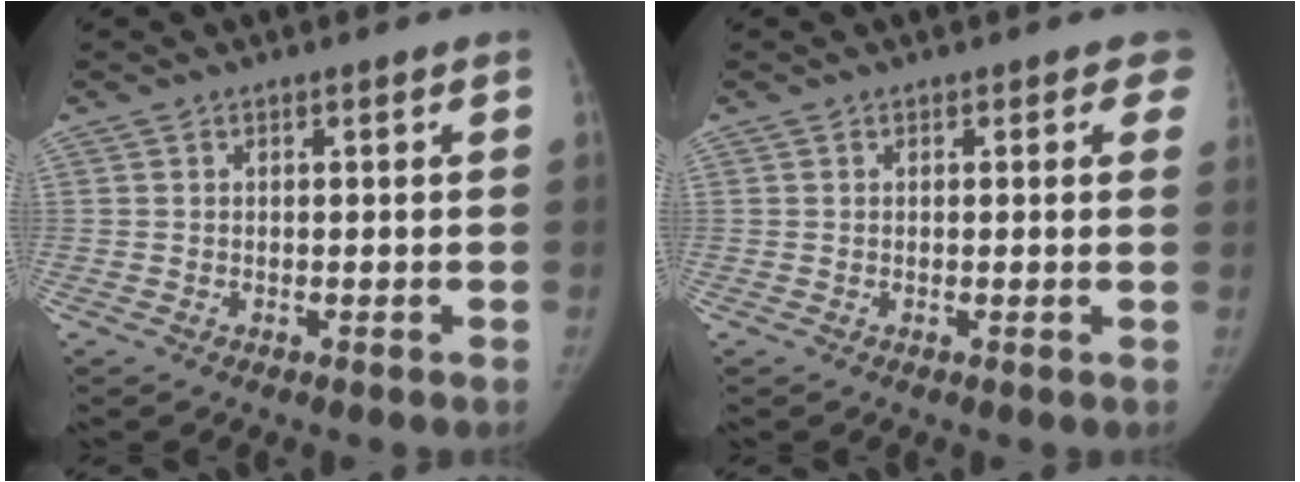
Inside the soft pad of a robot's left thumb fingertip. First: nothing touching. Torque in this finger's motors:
{"motor_torque": [-0.07, 0.04, 0.12, 0.32, -0.01]}